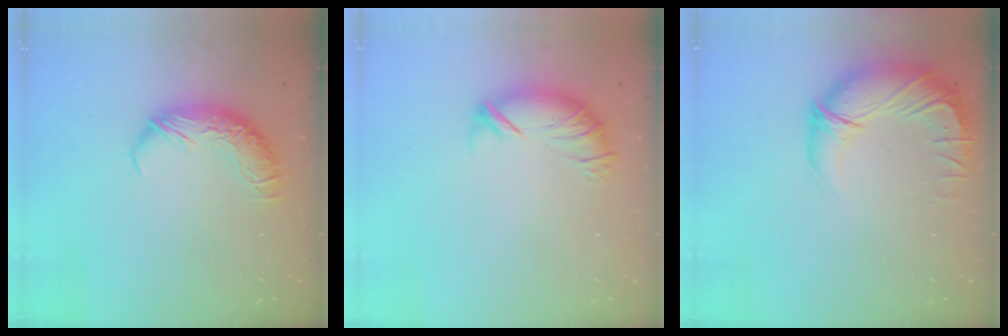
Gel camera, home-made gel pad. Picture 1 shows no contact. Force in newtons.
{"total": 3.8, "press": 3.2, "slide": 2.0}
{"total": 3.5, "press": 1.2, "slide": 3.3}